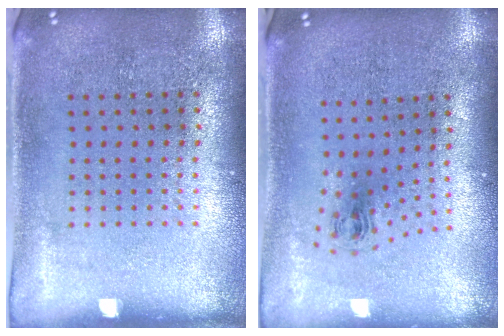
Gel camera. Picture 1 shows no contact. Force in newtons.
{"total": 0.8, "press": 0.3, "slide": 0.7}